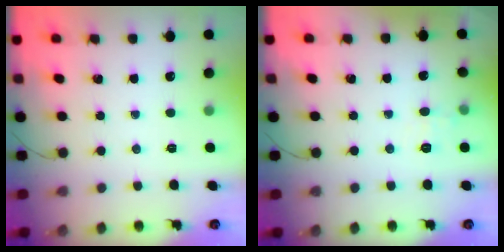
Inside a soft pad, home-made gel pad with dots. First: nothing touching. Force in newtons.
{"total": 5.3, "press": 5.1, "slide": 1.5}